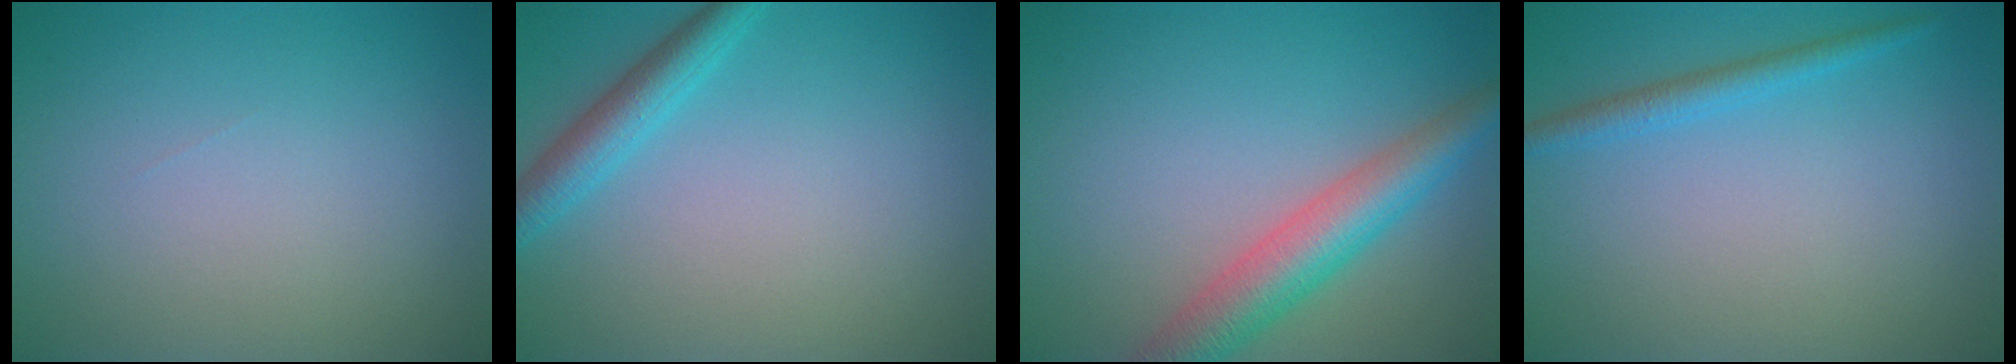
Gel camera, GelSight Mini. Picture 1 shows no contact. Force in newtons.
{"total": 2.9, "press": 2.9, "slide": 0.1}
{"total": 5.3, "press": 5.3, "slide": 0.2}
{"total": 1.8, "press": 1.8, "slide": 0.2}